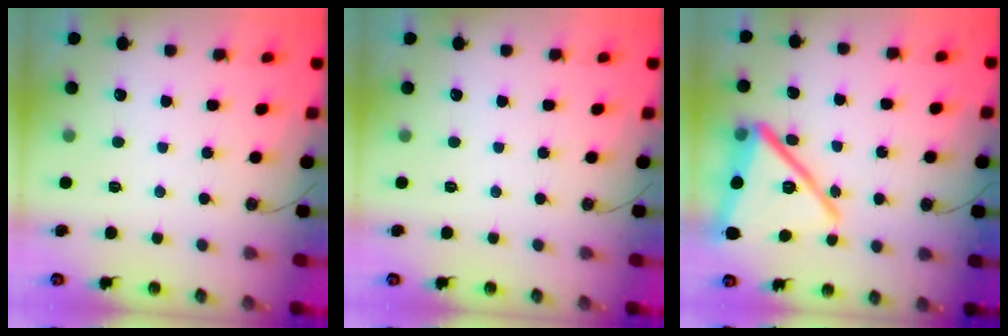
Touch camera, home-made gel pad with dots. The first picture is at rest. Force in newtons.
{"total": 0.0}
{"total": 20.5, "press": 19.7, "slide": 5.4}